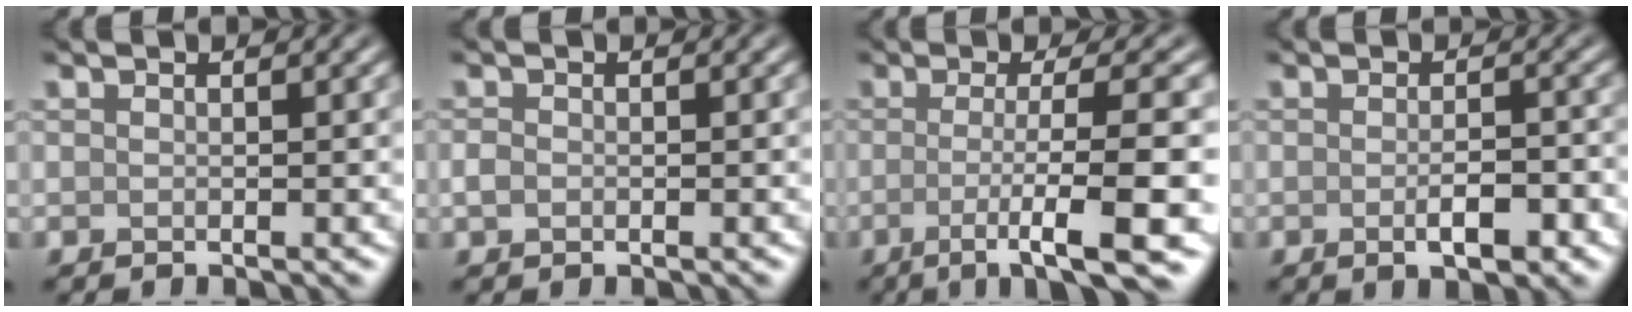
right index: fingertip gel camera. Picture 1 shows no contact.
{"total": 1.0, "force": [-0.3, 0.7, 0.6], "torque": [-0.011, -0.002, -0.007]}
{"total": 9.0, "force": [-2.8, 1.4, 8.5], "torque": [-0.112, -0.002, -0.048]}
{"total": 3.0, "force": [-1.0, 1.0, 2.7], "torque": [-0.045, -0.005, -0.012]}